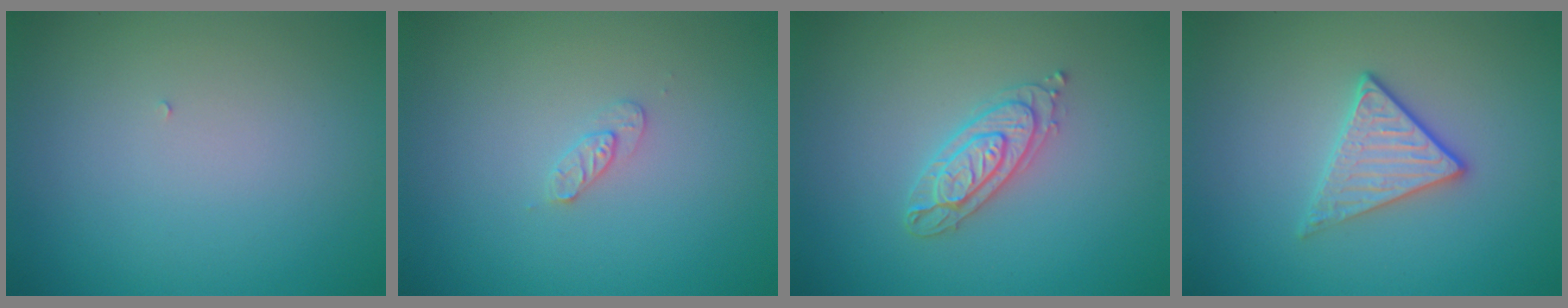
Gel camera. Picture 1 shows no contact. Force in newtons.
{"total": 1.1, "press": 1.1, "slide": 0.2}
{"total": 2.6, "press": 2.5, "slide": 0.5}
{"total": 2.8, "press": 2.5, "slide": 1.2}